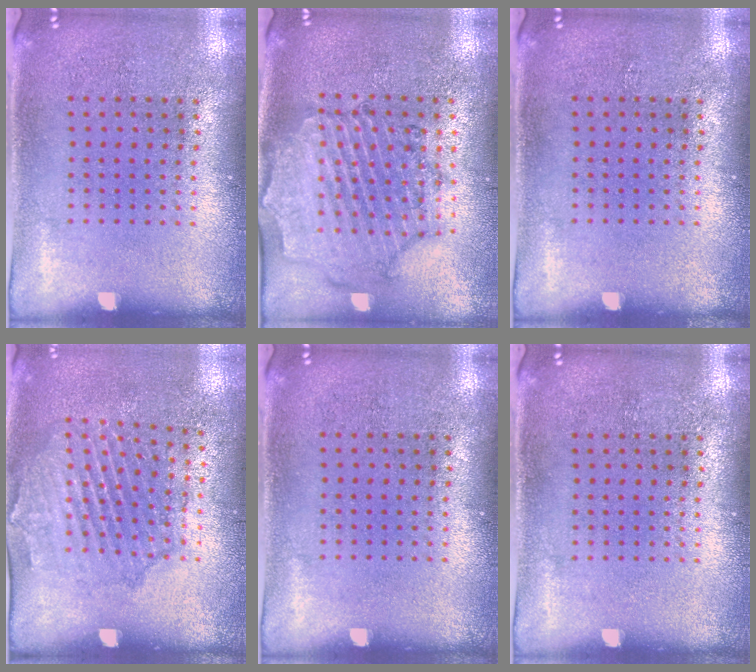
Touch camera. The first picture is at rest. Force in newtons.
{"total": 1.4, "press": 1.4, "slide": 0.2}
{"total": 0.0}
{"total": 1.6, "press": 1.5, "slide": 0.5}
{"total": 0.0}
{"total": 0.0}